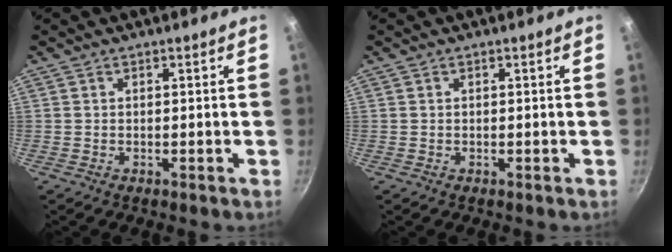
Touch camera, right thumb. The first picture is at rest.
{"total": 0.0}